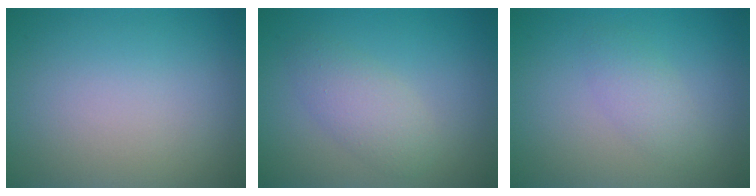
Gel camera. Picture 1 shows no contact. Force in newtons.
{"total": 2.7, "press": 2.7, "slide": 0.0}
{"total": 1.8, "press": 1.8, "slide": 0.0}